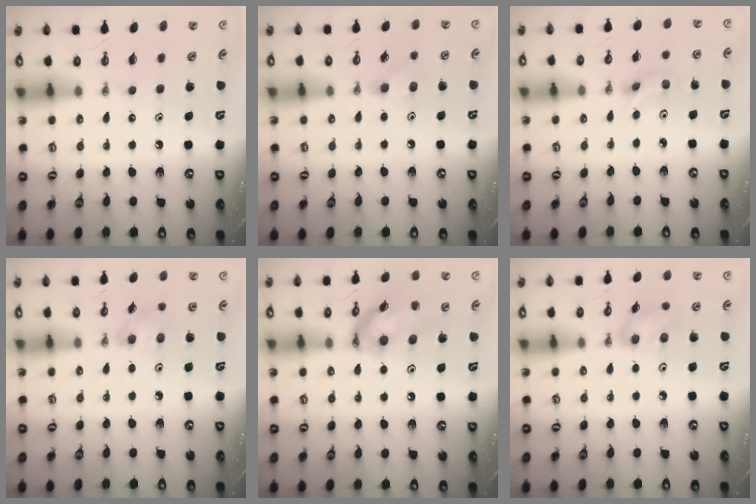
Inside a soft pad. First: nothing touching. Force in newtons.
{"total": 4.6, "press": 4.6, "slide": 0.6}
{"total": 3.8, "press": 3.7, "slide": 0.9}
{"total": 5.7, "press": 5.4, "slide": 1.8}
{"total": 13.6, "press": 13.6, "slide": 1.5}
{"total": 7.0, "press": 6.6, "slide": 2.5}